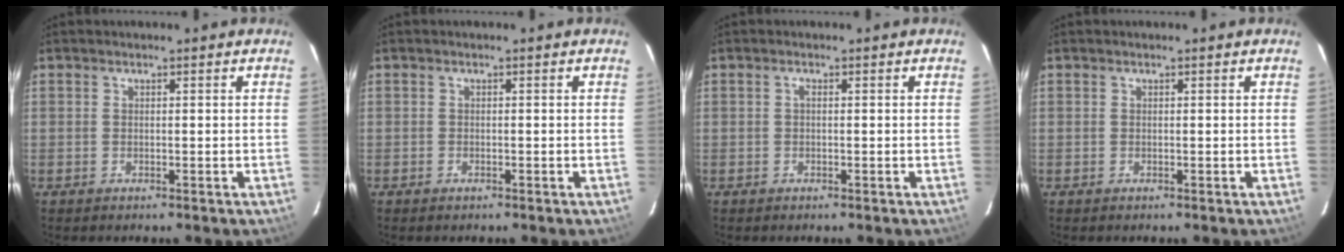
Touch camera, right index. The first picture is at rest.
{"total": 0.5, "force": [-0.4, 0.3, 0.1], "torque": [-0.002, 0.001, -0.007]}
{"total": 0.5, "force": [0.0, 0.2, 0.5], "torque": [-0.008, 0.004, -0.002]}
{"total": 0.0}